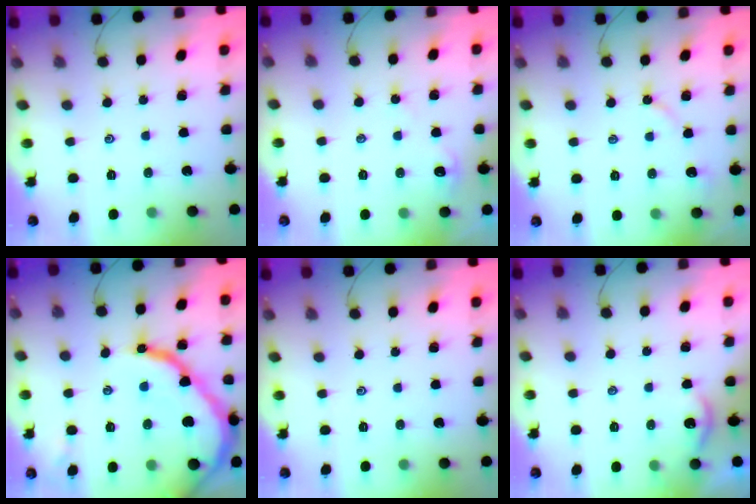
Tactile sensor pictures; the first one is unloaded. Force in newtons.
{"total": 1.9, "press": 1.8, "slide": 0.3}
{"total": 4.0, "press": 4.0, "slide": 0.5}
{"total": 19.0, "press": 18.9, "slide": 1.9}
{"total": 0.0}
{"total": 3.2, "press": 3.2, "slide": 0.3}